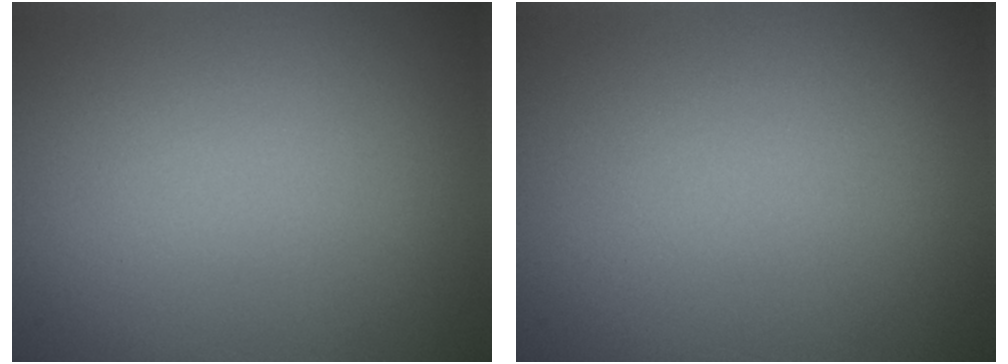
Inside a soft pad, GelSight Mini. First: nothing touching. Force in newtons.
{"total": 0.0}